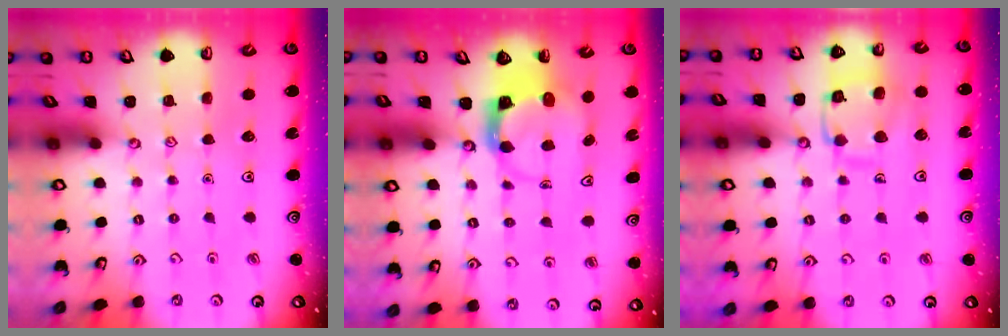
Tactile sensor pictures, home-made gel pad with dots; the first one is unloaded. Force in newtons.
{"total": 3.6, "press": 3.5, "slide": 0.5}
{"total": 11.2, "press": 11.2, "slide": 1.0}